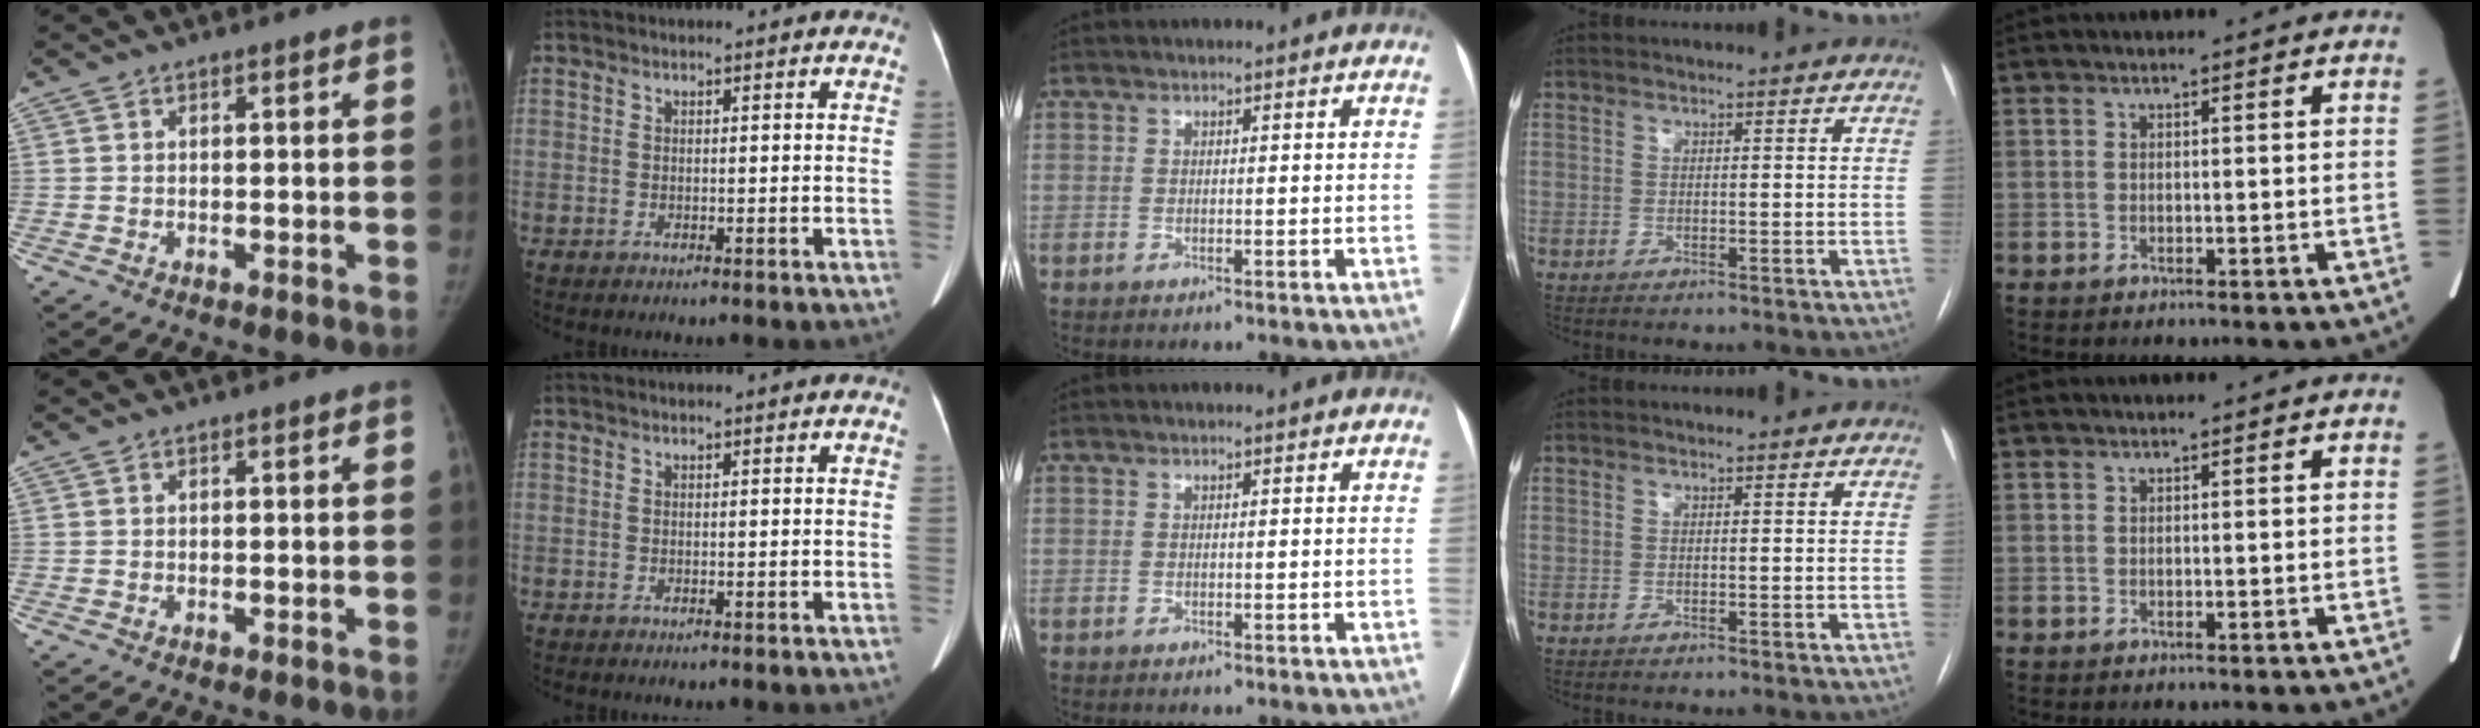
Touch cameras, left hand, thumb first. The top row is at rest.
{}